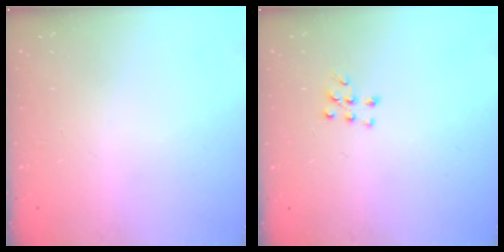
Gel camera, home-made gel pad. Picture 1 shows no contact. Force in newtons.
{"total": 5.6, "press": 5.6, "slide": 0.8}